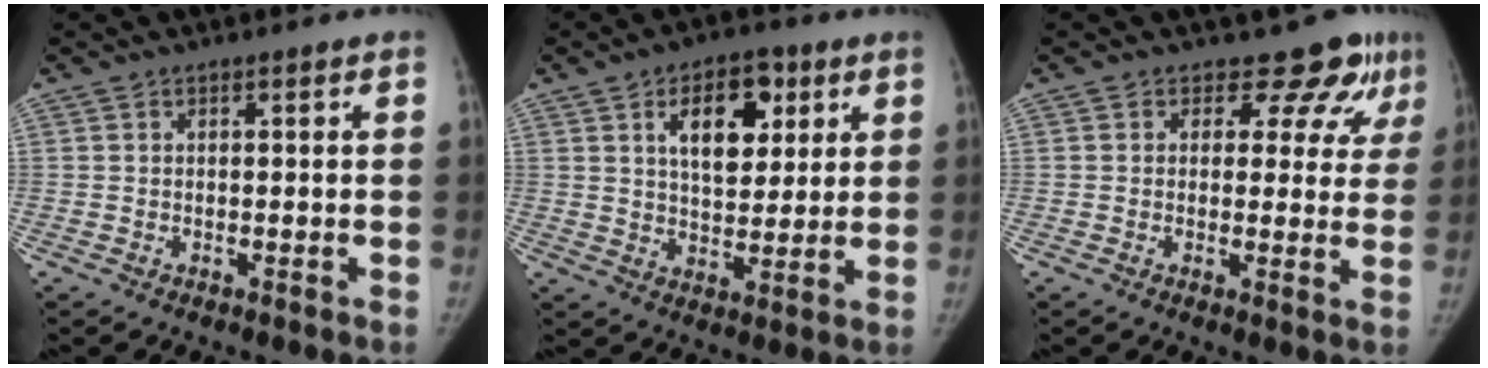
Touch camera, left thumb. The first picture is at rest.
{"total": 11.5, "force": [4.6, 6.7, 8.2], "torque": [-0.083, -0.014, 0.072]}
{"total": 8.1, "force": [5.7, 5.0, 2.8], "torque": [0.014, -0.026, 0.051]}